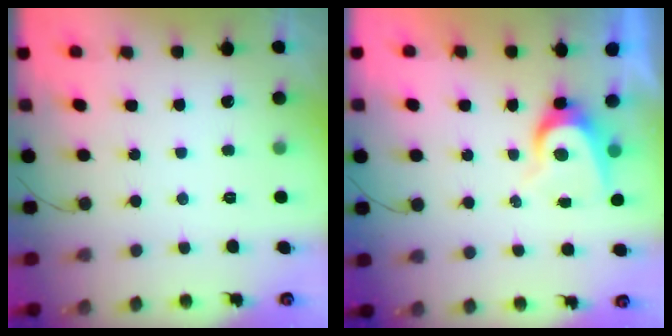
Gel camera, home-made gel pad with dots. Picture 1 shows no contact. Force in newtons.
{"total": 6.6, "press": 6.6, "slide": 0.5}